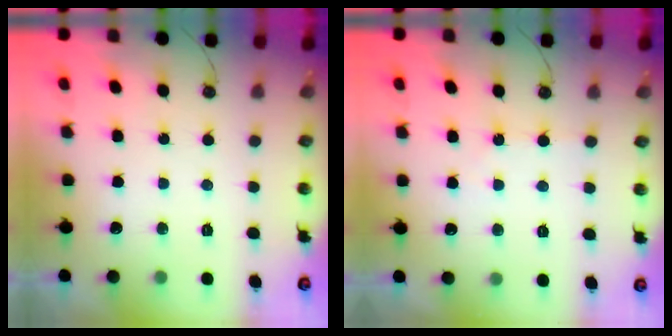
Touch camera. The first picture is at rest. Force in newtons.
{"total": 2.9, "press": 2.8, "slide": 0.5}